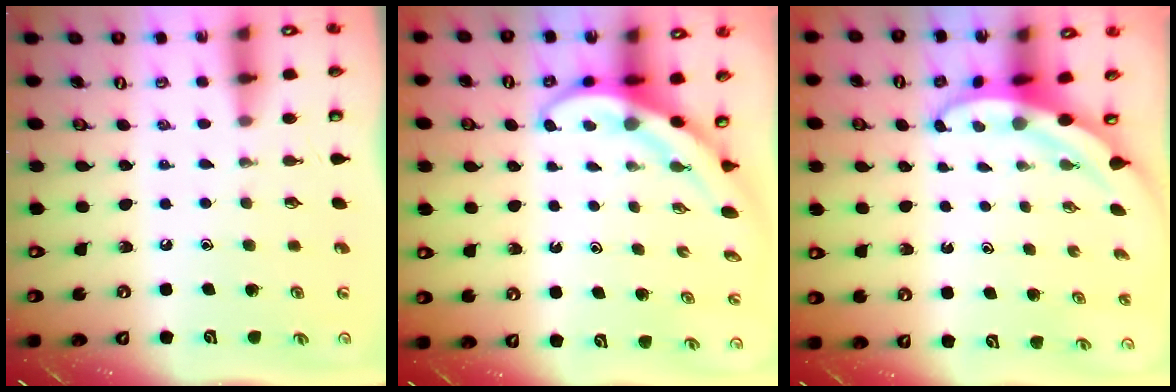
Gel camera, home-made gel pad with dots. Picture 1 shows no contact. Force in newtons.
{"total": 3.9, "press": 3.9, "slide": 0.6}
{"total": 3.8, "press": 3.7, "slide": 0.5}